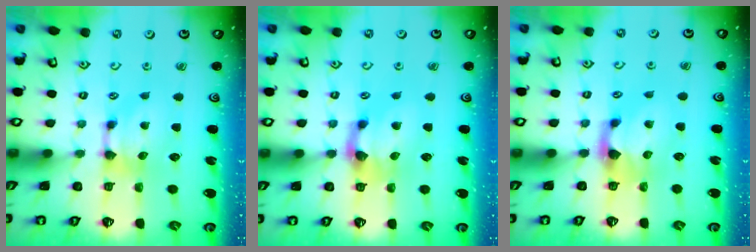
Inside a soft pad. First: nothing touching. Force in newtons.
{"total": 2.3, "press": 1.4, "slide": 1.8}
{"total": 1.5, "press": 1.2, "slide": 0.9}